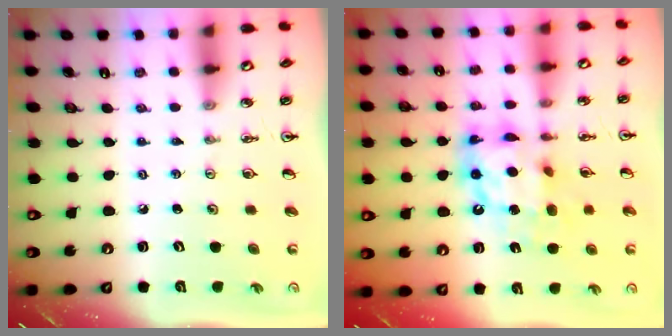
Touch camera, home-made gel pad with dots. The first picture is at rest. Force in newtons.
{"total": 13.4, "press": 13.3, "slide": 1.1}